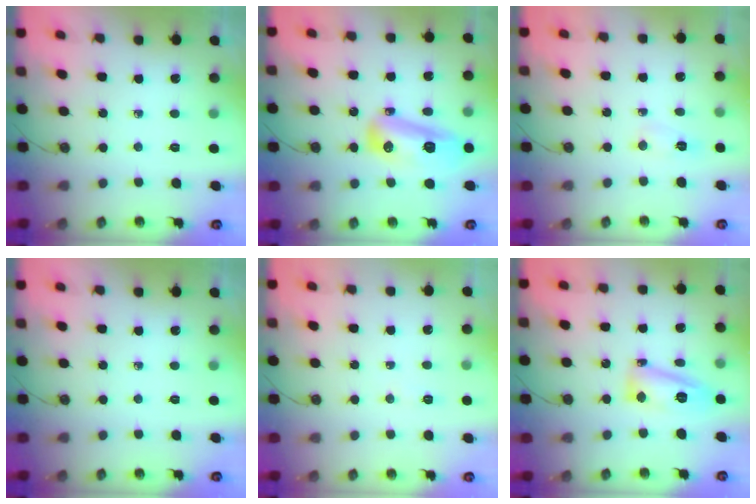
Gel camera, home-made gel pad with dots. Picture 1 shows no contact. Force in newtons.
{"total": 13.2, "press": 13.1, "slide": 1.6}
{"total": 3.8, "press": 3.8, "slide": 0.5}
{"total": 0.0}
{"total": 3.4, "press": 3.4, "slide": 0.4}
{"total": 13.0, "press": 12.9, "slide": 1.5}